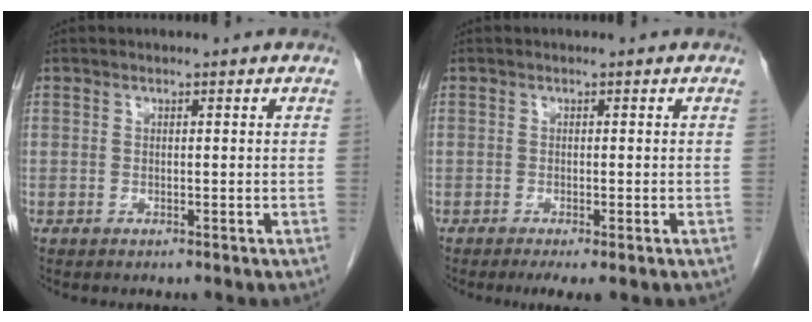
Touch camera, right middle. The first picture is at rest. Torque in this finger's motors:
{"motor_torque": [0.38, -0.23, 0.05, 0.01]}